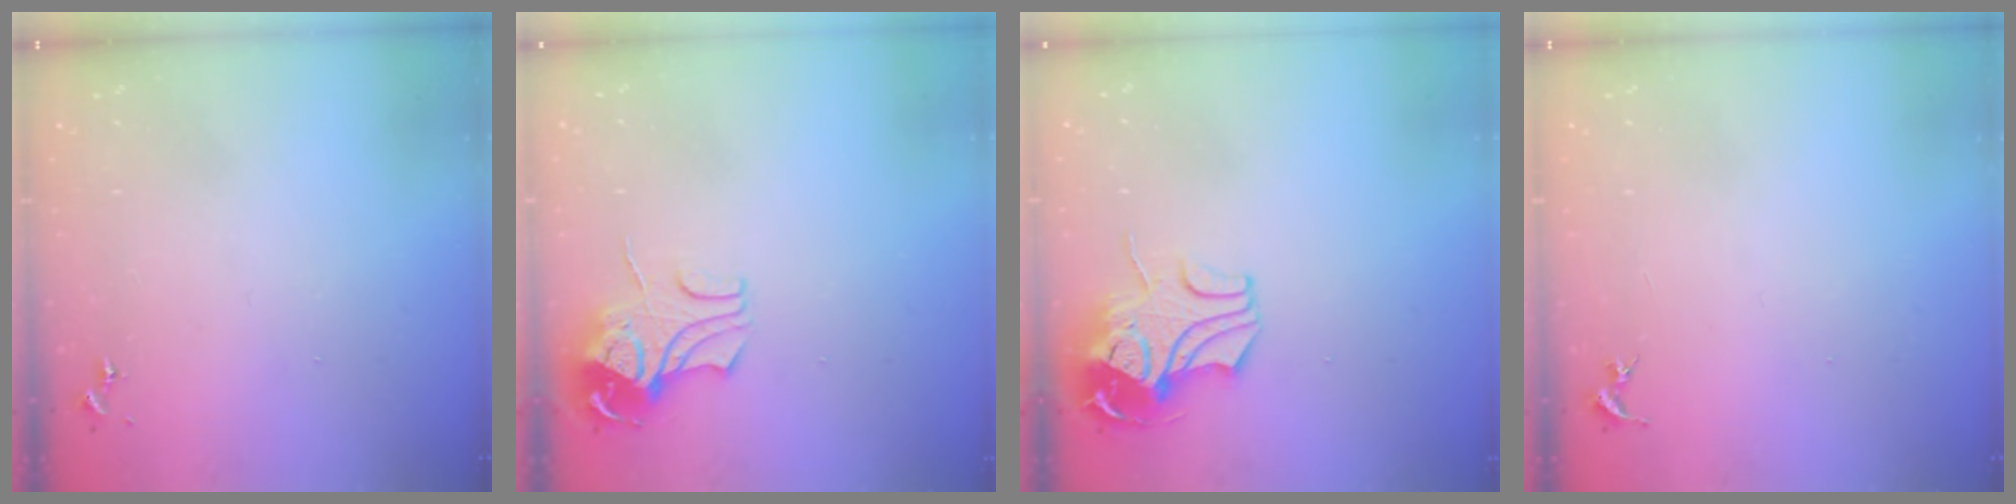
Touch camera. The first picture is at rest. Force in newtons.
{"total": 8.7, "press": 8.6, "slide": 1.1}
{"total": 13.3, "press": 13.2, "slide": 1.7}
{"total": 0.0}